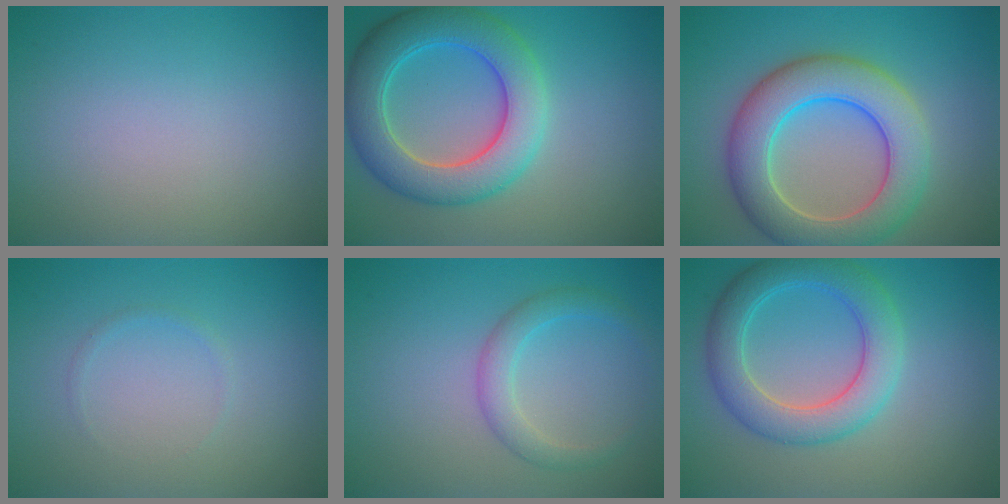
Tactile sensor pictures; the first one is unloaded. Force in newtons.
{"total": 7.6, "press": 7.6, "slide": 0.2}
{"total": 8.3, "press": 8.2, "slide": 0.3}
{"total": 0.5, "press": 0.5, "slide": 0.0}
{"total": 2.4, "press": 2.4, "slide": 0.1}
{"total": 5.5, "press": 5.5, "slide": 0.4}